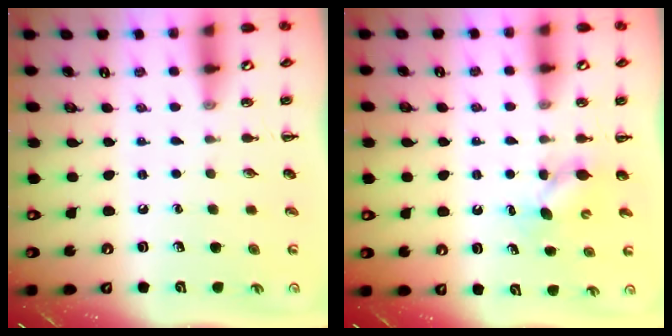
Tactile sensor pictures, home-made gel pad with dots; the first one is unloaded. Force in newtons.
{"total": 4.4, "press": 4.2, "slide": 1.1}